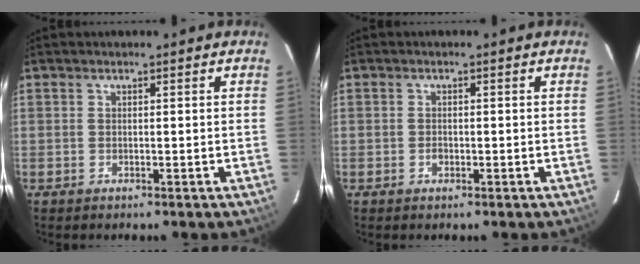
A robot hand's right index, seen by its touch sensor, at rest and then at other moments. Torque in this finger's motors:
{"motor_torque": [0.38, -0.01, 0.19, -0.01]}